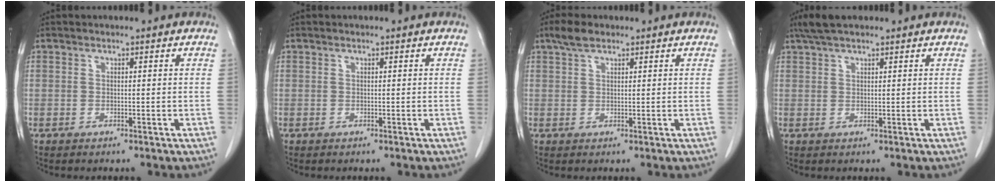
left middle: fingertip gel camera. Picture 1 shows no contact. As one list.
[{"total": 0.0}, {"total": 2.8, "force": [2.1, 1.1, 1.6], "torque": [-0.037, 0.009, 0.040]}, {"total": 4.7, "force": [3.7, 1.1, 2.7], "torque": [-0.054, 0.023, 0.069]}]